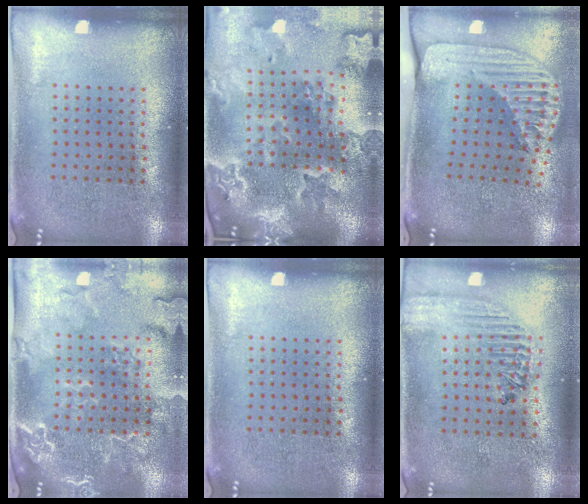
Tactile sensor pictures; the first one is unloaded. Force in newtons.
{"total": 4.4, "press": 3.6, "slide": 2.5}
{"total": 2.6, "press": 1.9, "slide": 1.8}
{"total": 2.8, "press": 2.5, "slide": 1.3}
{"total": 0.0}
{"total": 1.8, "press": 1.7, "slide": 0.7}